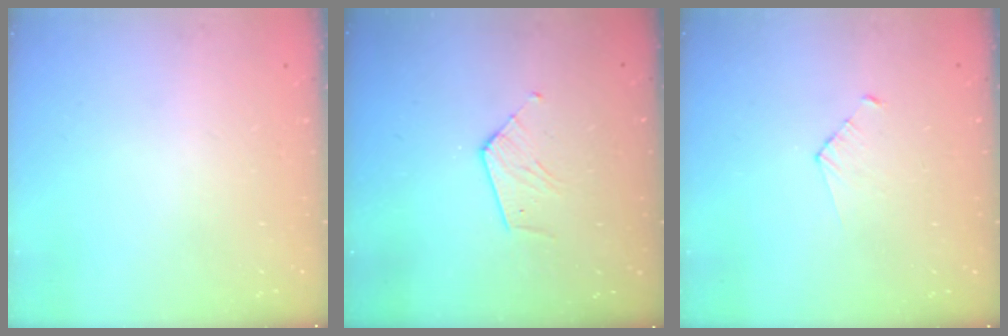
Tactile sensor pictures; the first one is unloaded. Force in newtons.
{"total": 6.0, "press": 5.9, "slide": 0.6}
{"total": 2.8, "press": 2.8, "slide": 0.2}